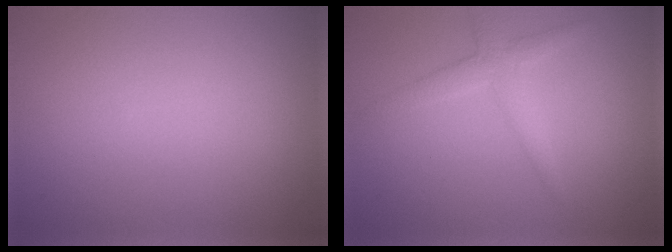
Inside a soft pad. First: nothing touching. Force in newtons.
{"total": 2.4, "press": 2.4, "slide": 0.1}